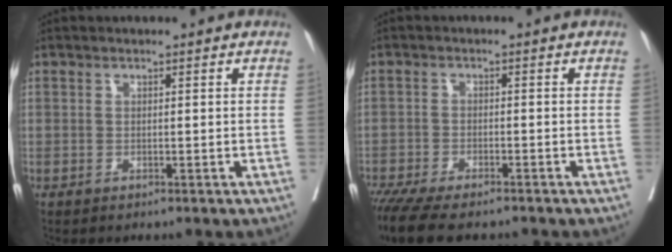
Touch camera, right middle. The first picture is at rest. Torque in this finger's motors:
{"motor_torque": [1.08, -1.06, 0.20, 0.06]}